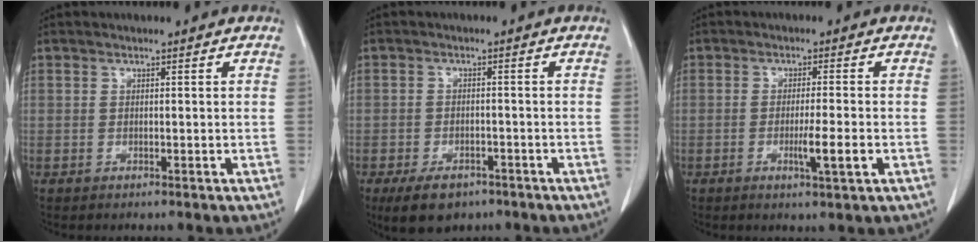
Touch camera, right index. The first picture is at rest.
{"total": 6.2, "force": [-4.3, 3.4, 2.9], "torque": [-0.052, -0.003, -0.064]}
{"total": 4.4, "force": [-1.4, -0.2, 4.2], "torque": [-0.069, -0.008, -0.021]}